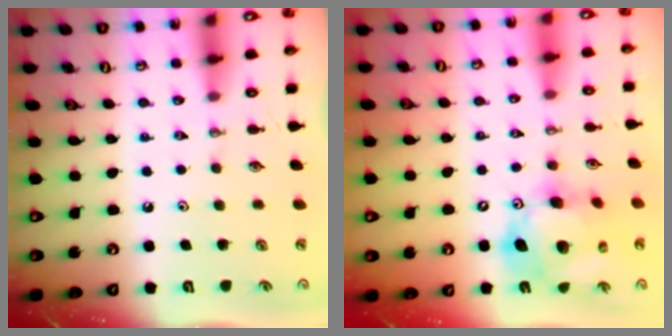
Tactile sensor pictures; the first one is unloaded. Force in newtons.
{"total": 17.5, "press": 17.3, "slide": 2.8}